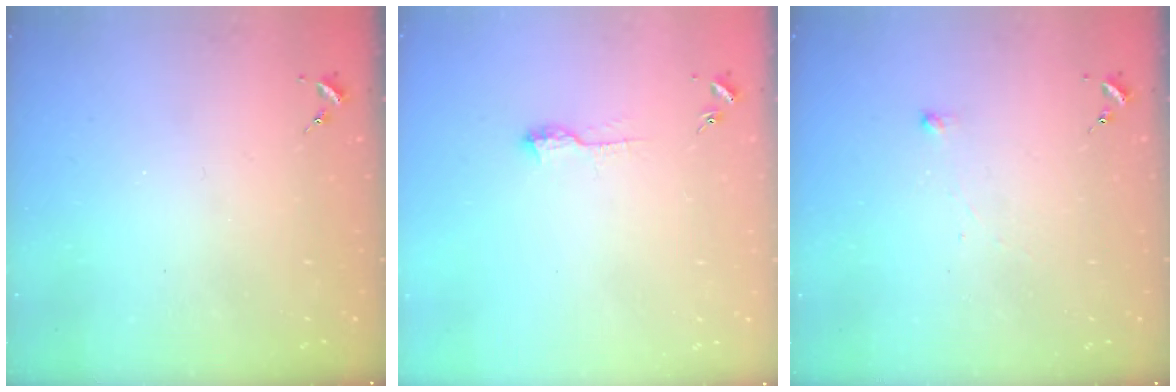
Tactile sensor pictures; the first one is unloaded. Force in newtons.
{"total": 6.7, "press": 6.6, "slide": 0.8}
{"total": 2.5, "press": 2.5, "slide": 0.5}